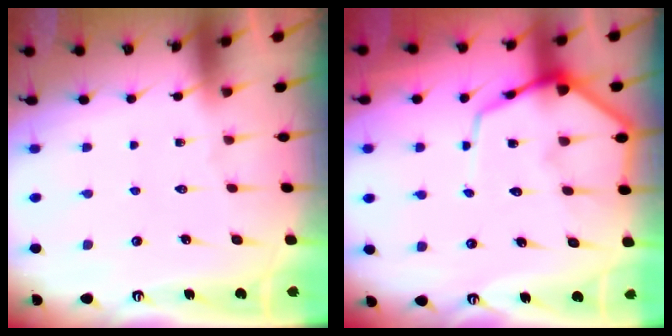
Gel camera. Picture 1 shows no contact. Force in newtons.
{"total": 10.3, "press": 10.3, "slide": 1.0}